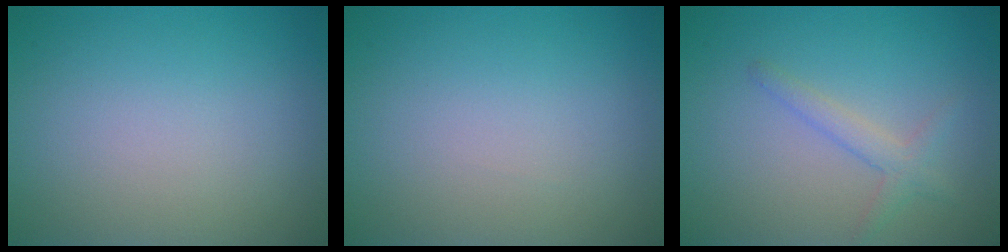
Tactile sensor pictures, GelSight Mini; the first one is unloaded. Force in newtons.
{"total": 0.0}
{"total": 1.9, "press": 1.9, "slide": 0.1}